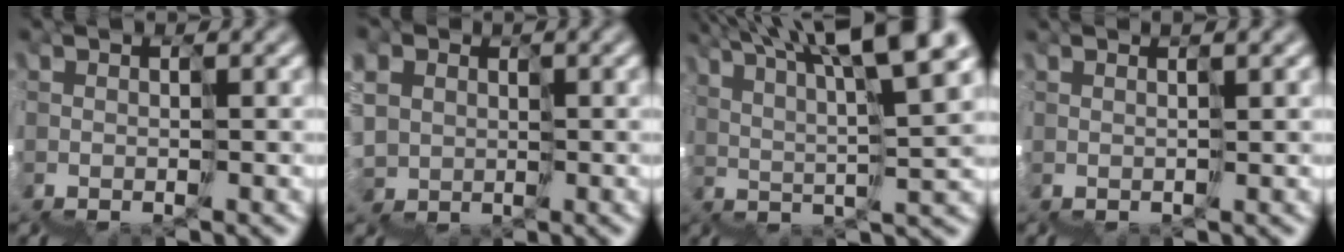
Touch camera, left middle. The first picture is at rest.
{"total": 3.8, "force": [1.1, 0.9, -3.6], "torque": [0.027, 0.019, 0.017]}
{"total": 8.1, "force": [6.3, 0.0, 5.1], "torque": [-0.093, 0.045, 0.105]}
{"total": 1.6, "force": [0.9, 0.3, 1.3], "torque": [-0.002, 0.024, 0.012]}